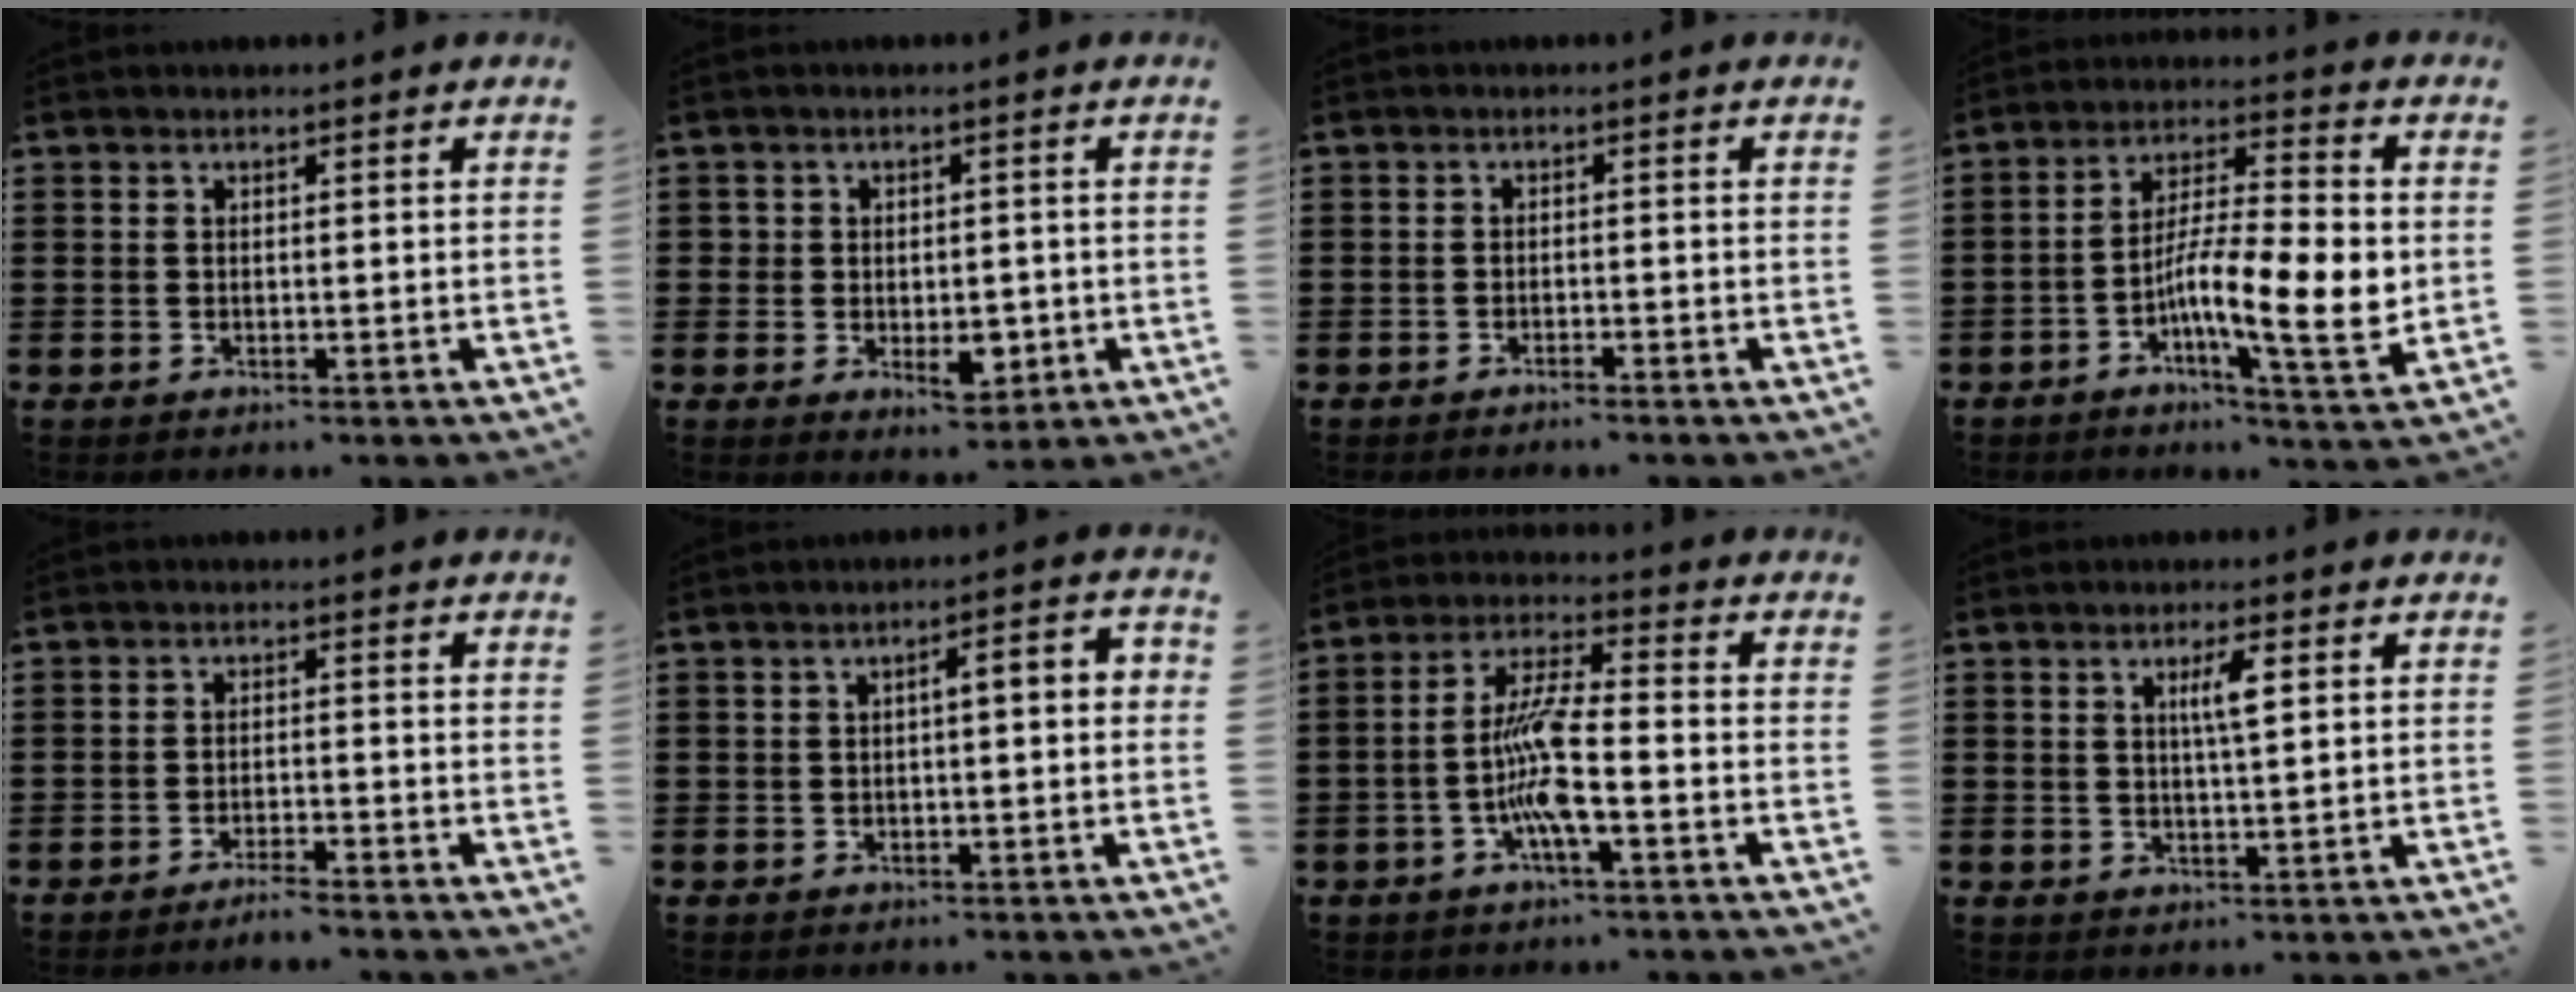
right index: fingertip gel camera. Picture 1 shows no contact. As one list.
[{"total": 4.5, "force": [-0.8, 3.4, 2.9], "torque": [-0.042, 0.002, -0.019]}, {"total": 1.2, "force": [-1.2, -0.3, 0.3], "torque": [-0.008, -0.003, -0.022]}, {"total": 12.2, "force": [-2.0, 2.6, 11.7], "torque": [-0.205, -0.005, -0.037]}, {"total": 2.5, "force": [-2.4, -0.3, 0.7], "torque": [-0.016, -0.002, -0.047]}, {"total": 2.4, "force": [-0.5, 0.4, 2.3], "torque": [-0.040, 0.004, -0.013]}, {"total": 8.7, "force": [-2.7, 1.6, 8.1], "torque": [-0.178, -0.009, -0.058]}, {"total": 3.5, "force": [1.1, 0.5, 3.3], "torque": [-0.067, 0.005, 0.015]}]